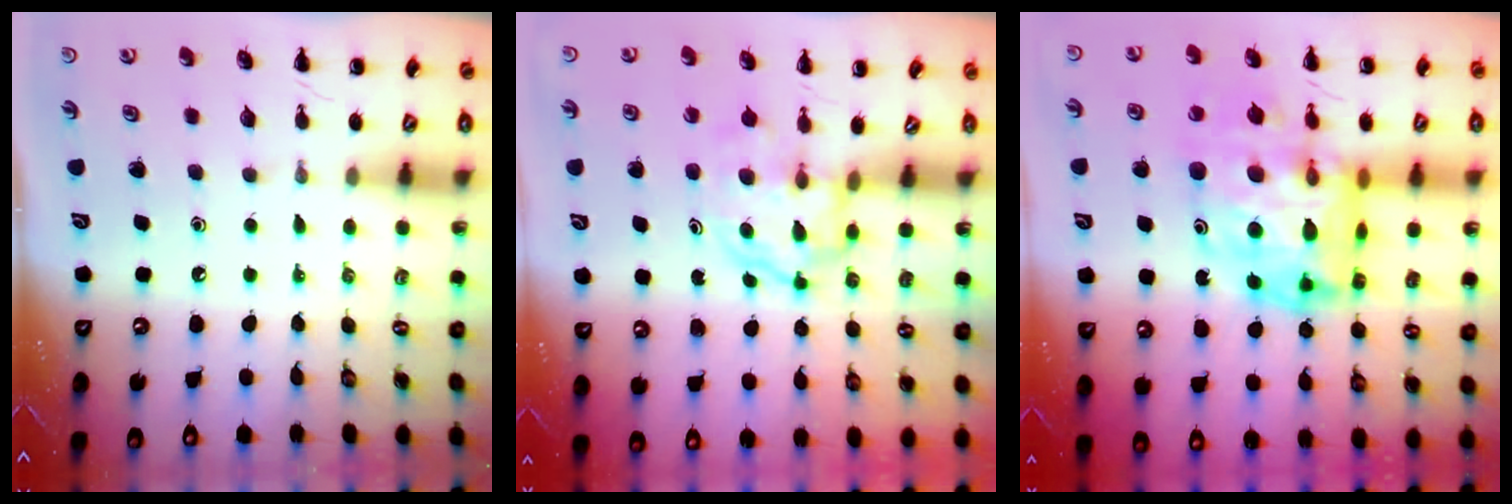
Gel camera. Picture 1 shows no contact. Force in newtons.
{"total": 3.7, "press": 3.6, "slide": 0.4}
{"total": 19.0, "press": 18.2, "slide": 5.6}